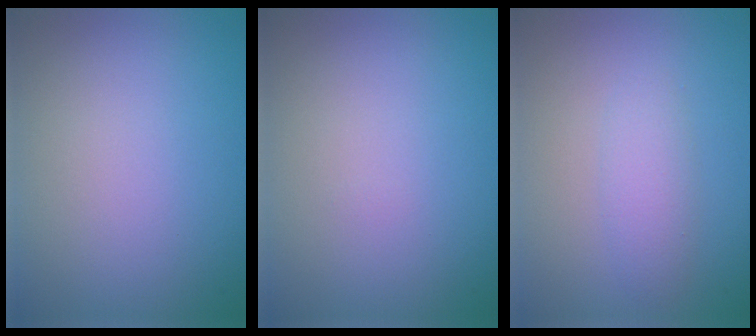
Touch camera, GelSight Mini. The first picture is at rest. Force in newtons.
{"total": 0.0}
{"total": 1.8, "press": 1.8, "slide": 0.1}